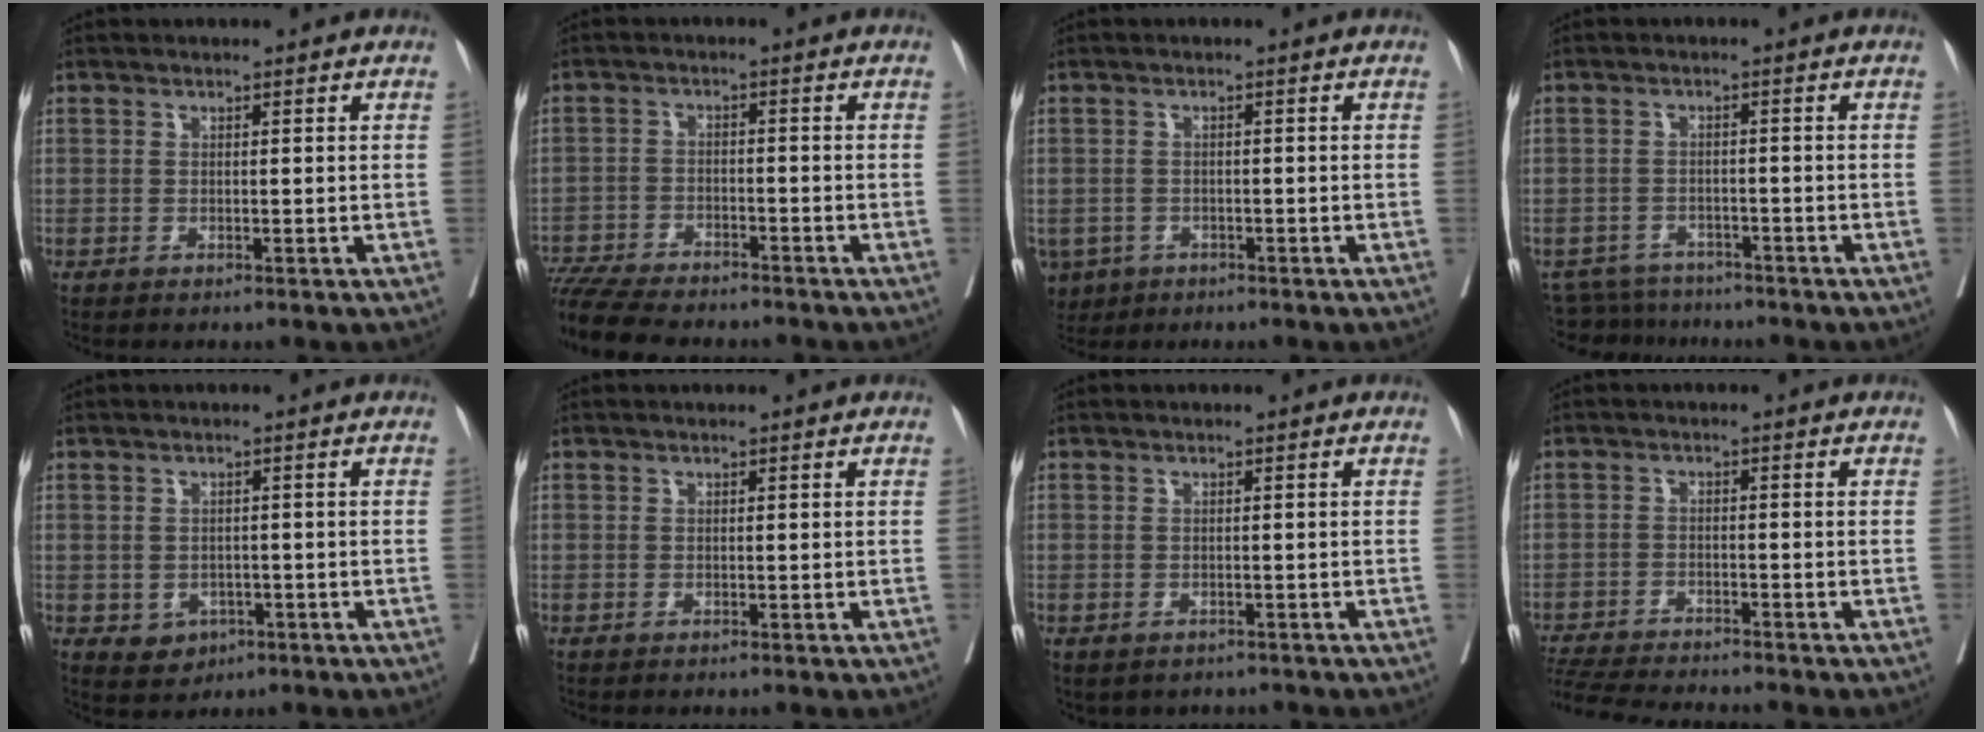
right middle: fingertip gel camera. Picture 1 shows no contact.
{"total": 14.0, "force": [-12.4, 2.6, 6.0], "torque": [-0.121, -0.015, -0.192]}
{"total": 6.2, "force": [-3.3, 4.9, 1.9], "torque": [-0.049, 0.000, -0.048]}
{"total": 6.2, "force": [-6.0, 1.4, -0.4], "torque": [0.010, 0.003, -0.091]}
{"total": 4.2, "force": [-1.6, 3.5, 1.6], "torque": [-0.022, 0.001, -0.014]}
{"total": 0.0}
{"total": 3.8, "force": [-2.9, 1.9, 1.5], "torque": [-0.023, 0.005, -0.029]}
{"total": 11.0, "force": [-10.2, 0.4, 4.0], "torque": [-0.063, -0.012, -0.162]}